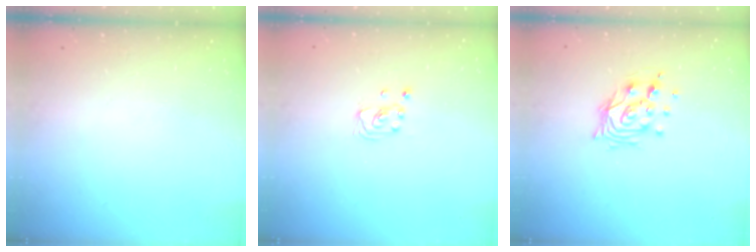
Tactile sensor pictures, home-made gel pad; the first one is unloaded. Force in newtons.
{"total": 2.3, "press": 2.3, "slide": 0.2}
{"total": 10.6, "press": 10.5, "slide": 1.0}